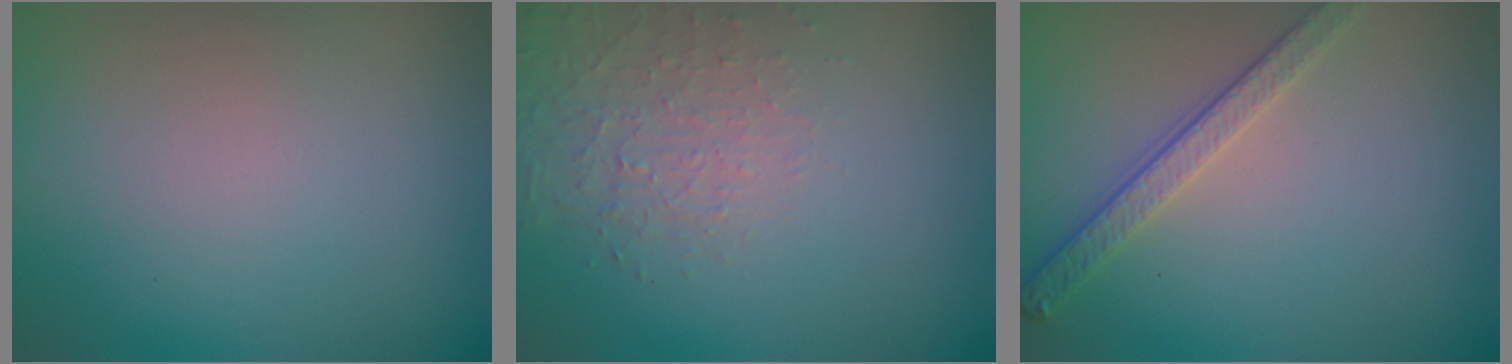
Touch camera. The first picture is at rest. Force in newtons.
{"total": 1.5, "press": 0.8, "slide": 1.3}
{"total": 2.8, "press": 2.5, "slide": 1.2}